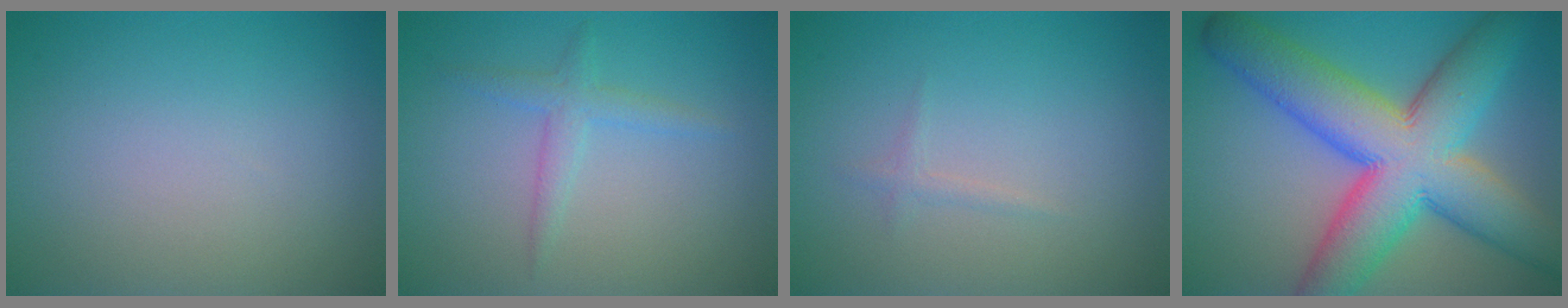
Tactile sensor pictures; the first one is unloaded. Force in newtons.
{"total": 1.9, "press": 1.9, "slide": 0.1}
{"total": 0.7, "press": 0.7, "slide": 0.0}
{"total": 13.2, "press": 13.2, "slide": 0.4}